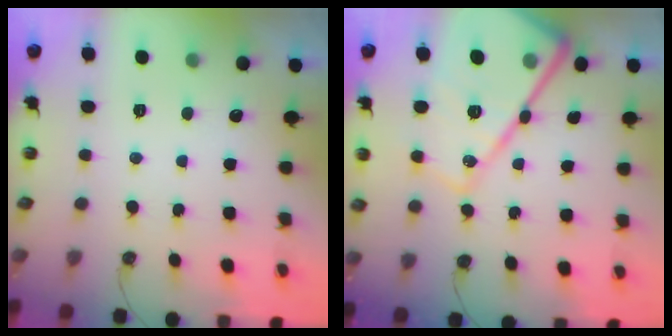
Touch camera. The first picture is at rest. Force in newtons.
{"total": 24.3, "press": 24.2, "slide": 2.5}